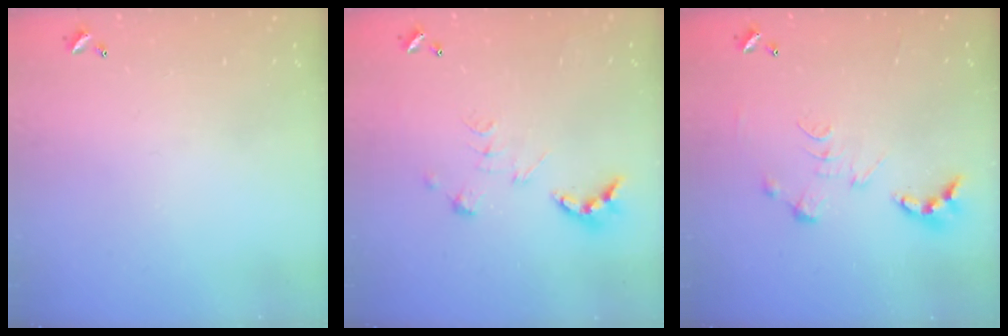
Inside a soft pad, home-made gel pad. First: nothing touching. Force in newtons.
{"total": 2.7, "press": 2.2, "slide": 1.5}
{"total": 0.0}